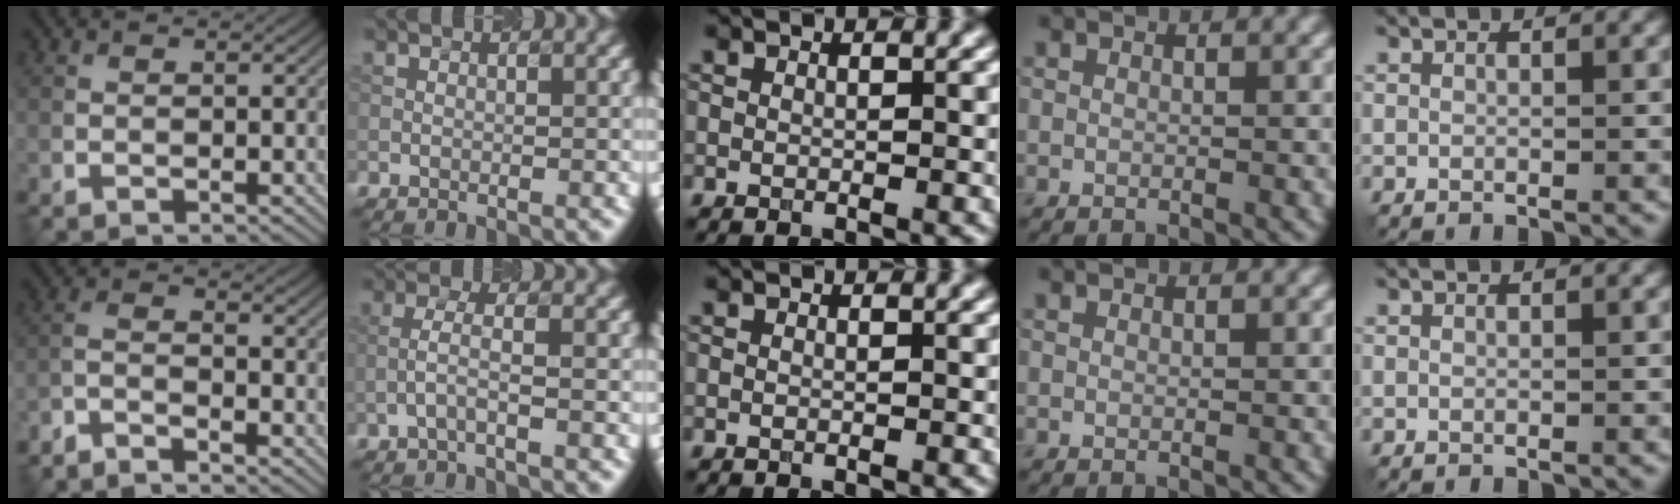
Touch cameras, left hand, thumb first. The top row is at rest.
{"thumb": {"total": 3.2, "force": [-2.8, 0.3, 1.4], "torque": [-0.026, -0.001, -0.067]}, "index": {"total": 1.6, "force": [-0.8, 0.1, 1.4], "torque": [-0.034, 0.014, -0.016]}}